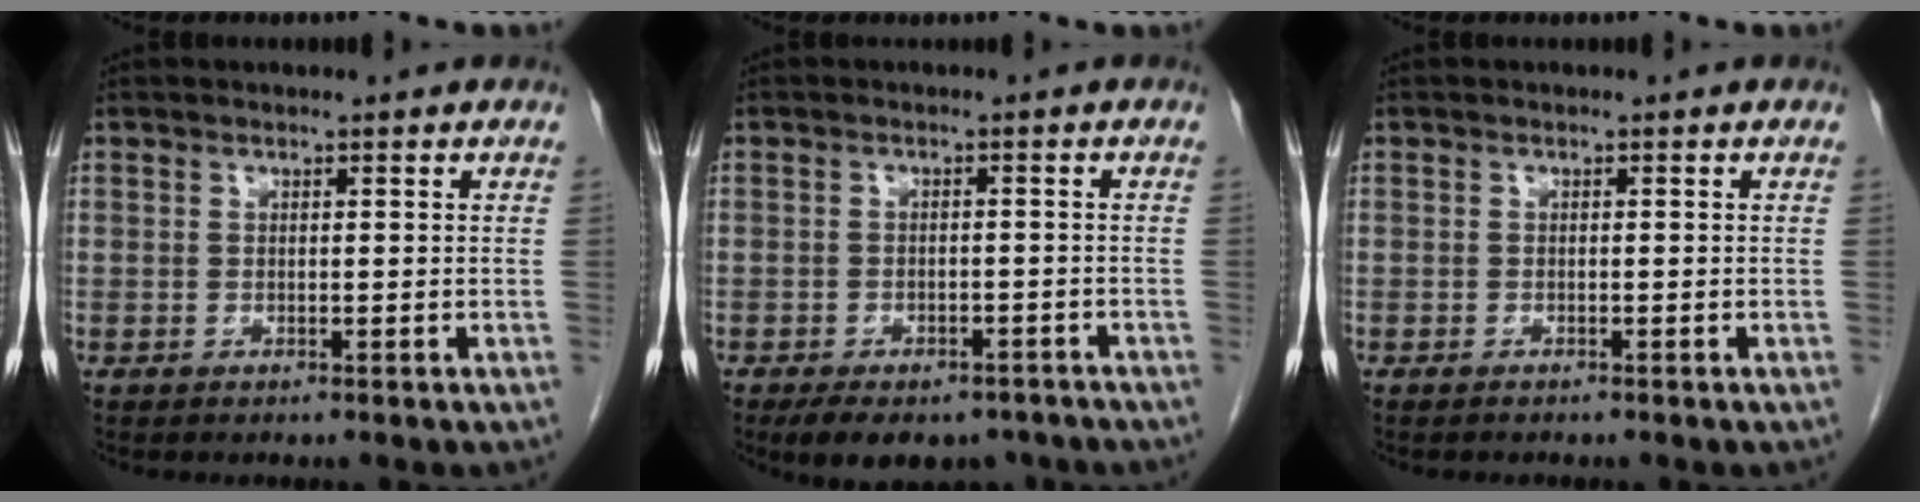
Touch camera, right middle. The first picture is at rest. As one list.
[{"total": 10.9, "force": [-8.2, 5.5, 4.6], "torque": [-0.072, 0.003, -0.107]}, {"total": 0.5, "force": [-0.5, 0.1, 0.2], "torque": [-0.009, -0.001, -0.008]}]